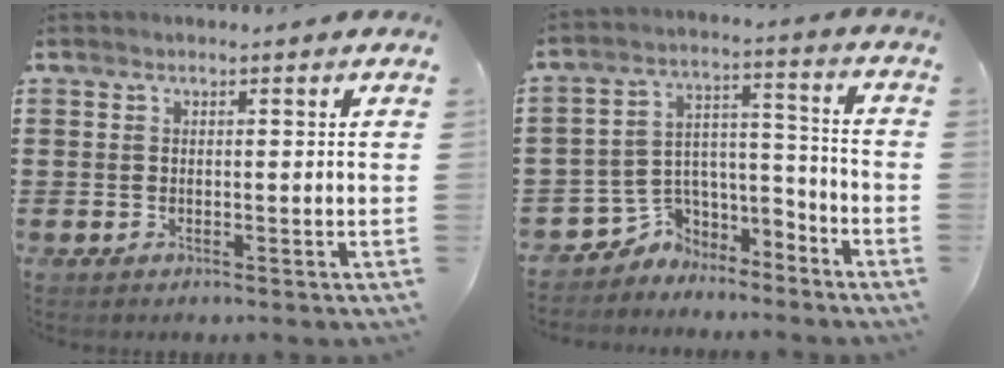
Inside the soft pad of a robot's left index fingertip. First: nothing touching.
{"total": 5.9, "force": [-4.6, 3.6, 0.7], "torque": [-0.030, 0.011, -0.092]}